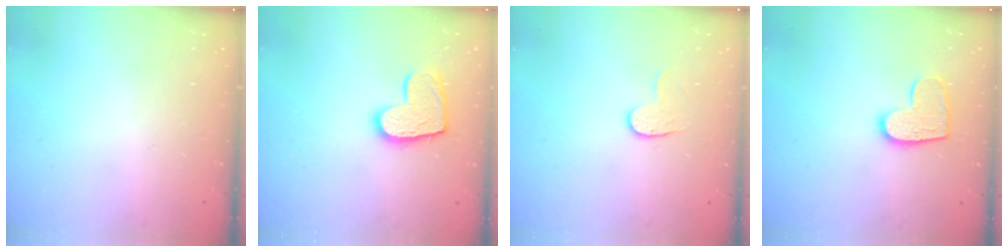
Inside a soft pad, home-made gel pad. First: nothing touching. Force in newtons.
{"total": 11.6, "press": 11.6, "slide": 0.8}
{"total": 4.1, "press": 4.1, "slide": 0.4}
{"total": 10.8, "press": 10.8, "slide": 0.7}